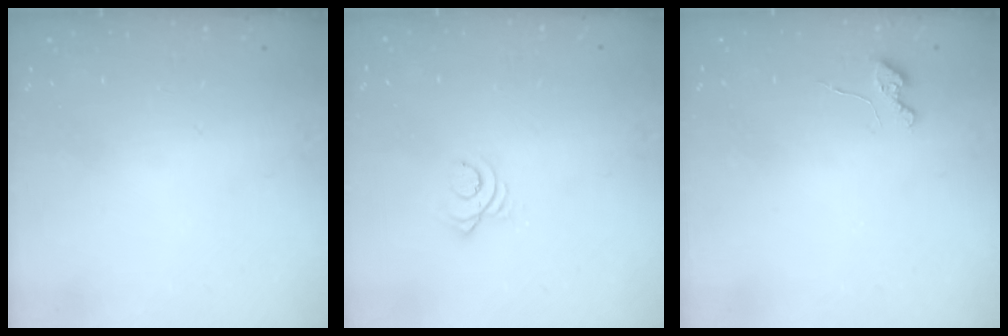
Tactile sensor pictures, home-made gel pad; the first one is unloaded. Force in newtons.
{"total": 2.2, "press": 2.2, "slide": 0.3}
{"total": 3.7, "press": 3.7, "slide": 0.4}